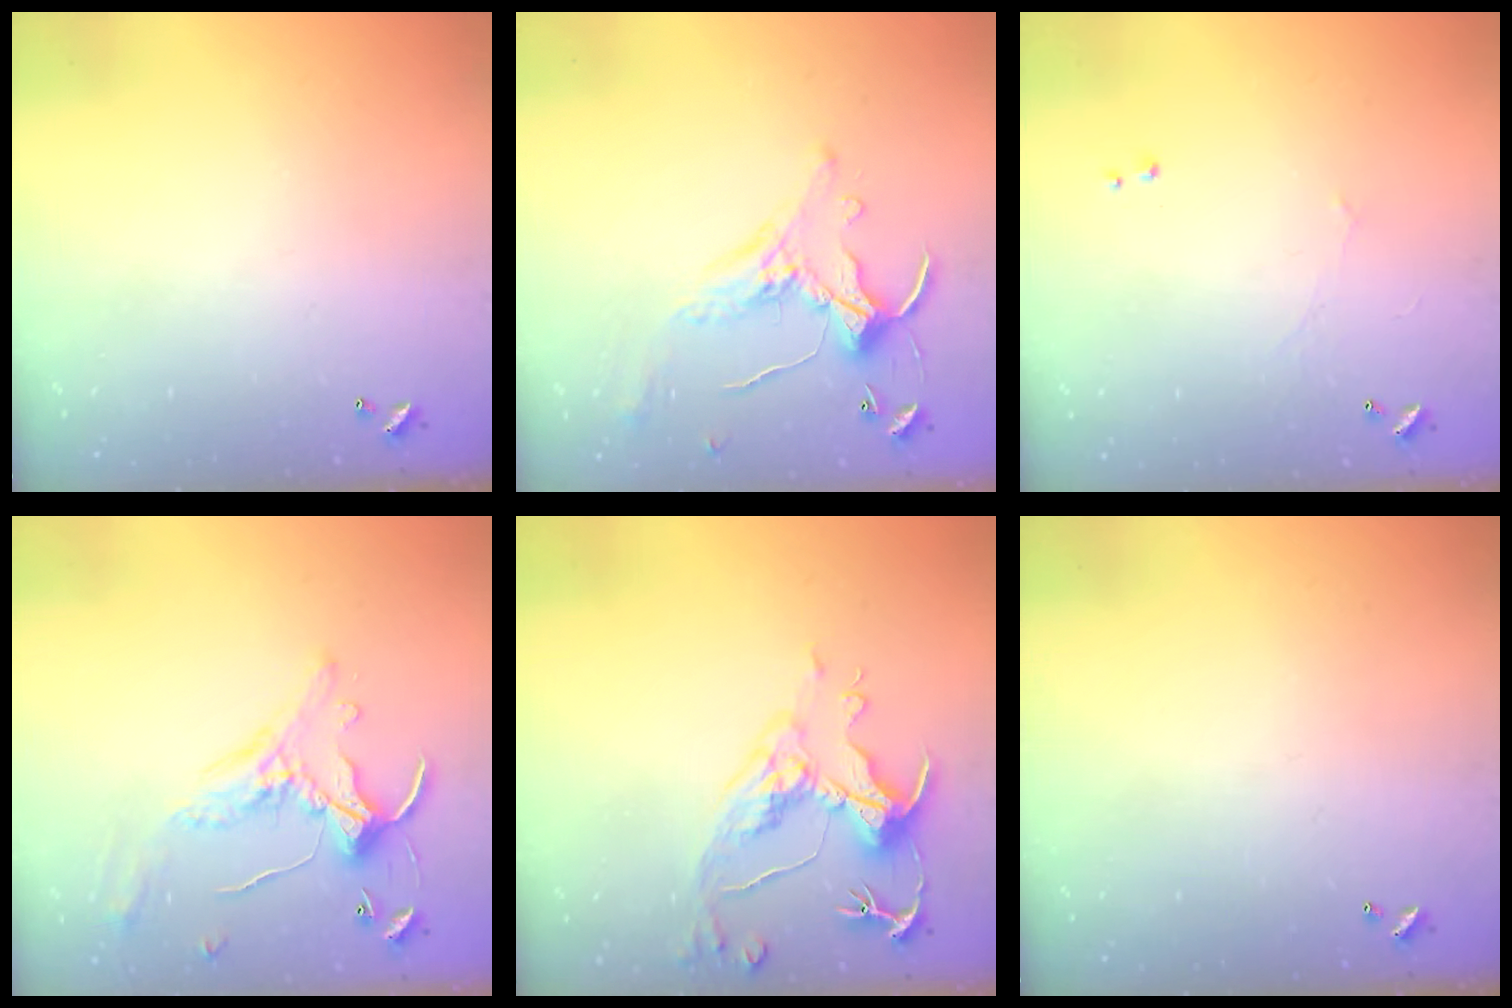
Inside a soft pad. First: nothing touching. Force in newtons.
{"total": 1.1, "press": 0.3, "slide": 1.0}
{"total": 0.7, "press": 0.1, "slide": 0.7}
{"total": 0.9, "press": 0.1, "slide": 0.9}
{"total": 6.9, "press": 6.8, "slide": 1.5}
{"total": 0.0}